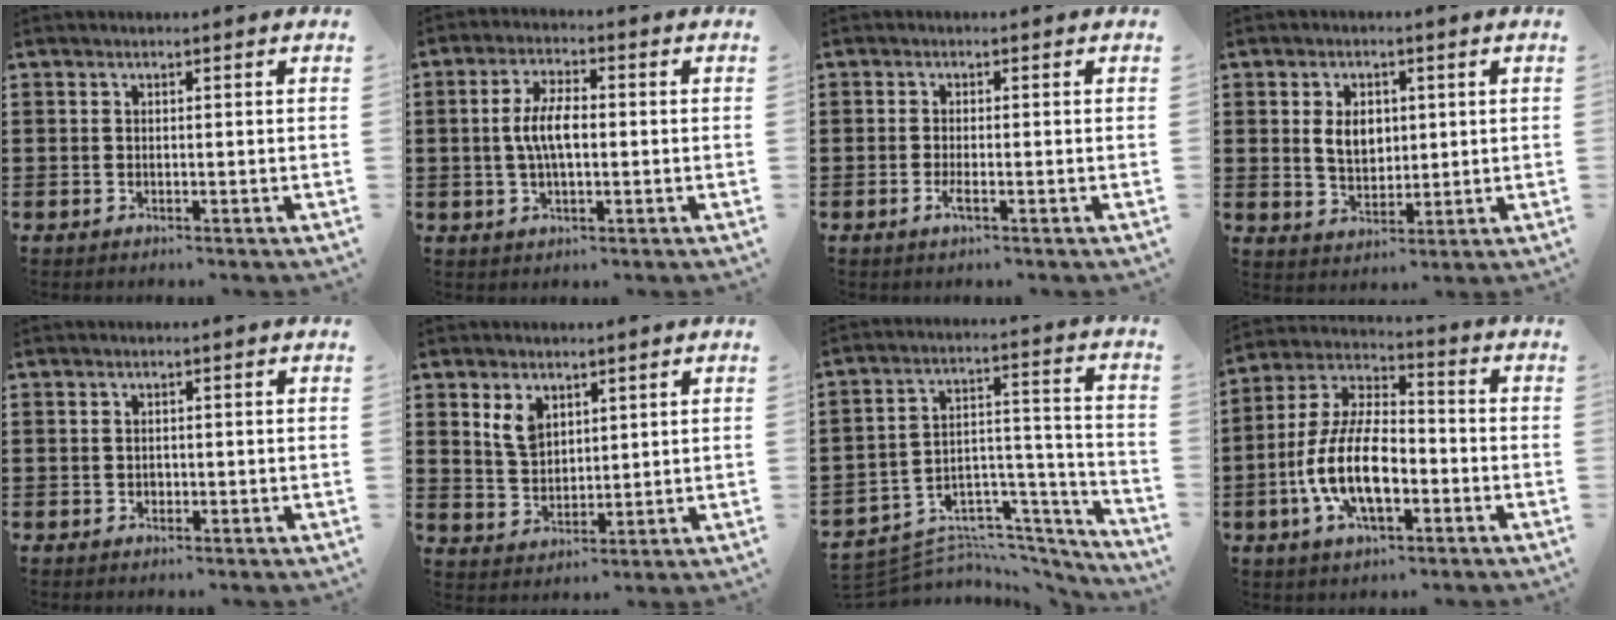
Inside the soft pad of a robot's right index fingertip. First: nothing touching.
{"total": 6.0, "force": [-0.4, 2.4, 5.5], "torque": [-0.115, 0.002, -0.013]}
{"total": 1.8, "force": [-0.9, 0.3, 1.5], "torque": [-0.032, -0.005, -0.018]}
{"total": 4.9, "force": [0.6, 3.4, 3.4], "torque": [-0.061, 0.005, 0.005]}
{"total": 0.6, "force": [-0.2, 0.6, 0.1], "torque": [-0.005, 0.002, -0.004]}
{"total": 4.8, "force": [2.5, 3.1, 2.6], "torque": [-0.056, 0.006, 0.045]}
{"total": 6.0, "force": [-5.2, 2.8, 1.2], "torque": [-0.024, 0.003, -0.096]}
{"total": 11.7, "force": [-3.7, 5.5, 9.7], "torque": [-0.230, -0.002, -0.076]}